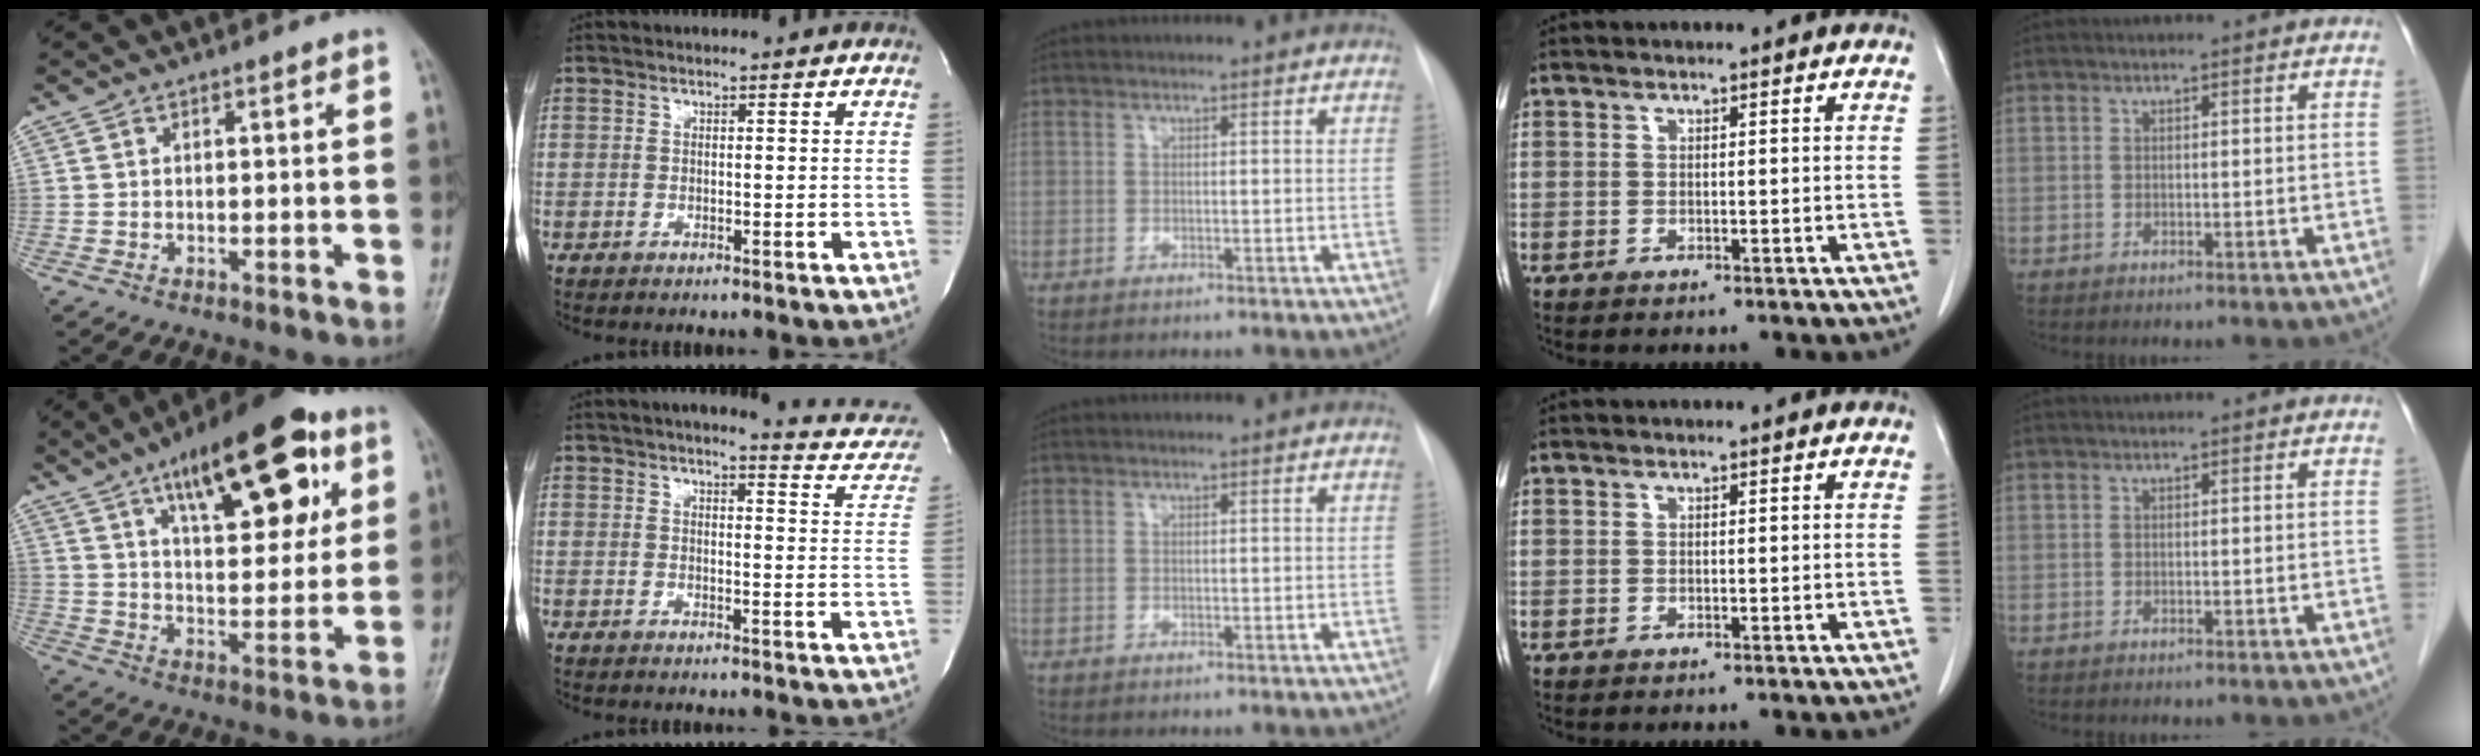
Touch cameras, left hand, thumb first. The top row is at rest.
{"thumb": {"total": 22.0, "force": [10.6, 8.9, 17.0], "torque": [-0.214, -0.028, 0.166]}, "index": {"total": 9.1, "force": [8.0, 1.7, 4.0], "torque": [-0.034, -0.023, 0.065]}}